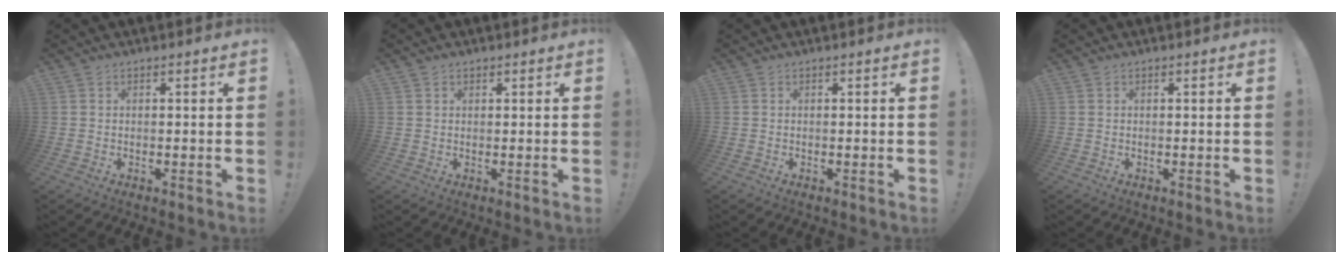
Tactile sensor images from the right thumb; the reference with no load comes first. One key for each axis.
{"total": 1.0, "fx": 0.7, "fy": 0.7, "fz": 0.2, "tx": 0.004, "ty": -0.002, "tz": 0.012}
{"total": 0.0}
{"total": 0.0}